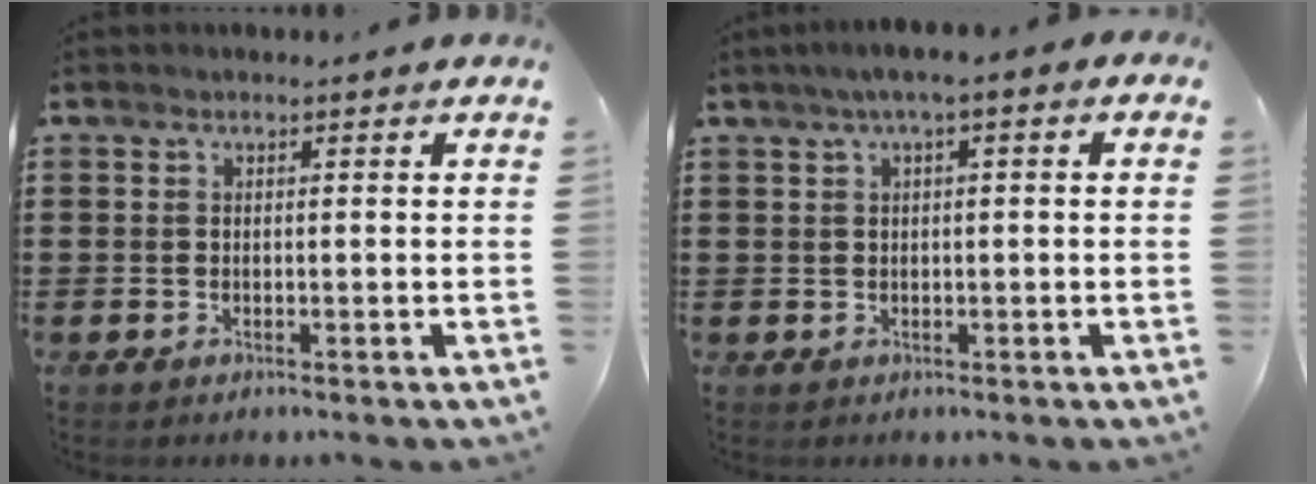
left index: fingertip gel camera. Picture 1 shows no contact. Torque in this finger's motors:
{"motor_torque": [1.44, -0.69, 0.72, 0.17]}